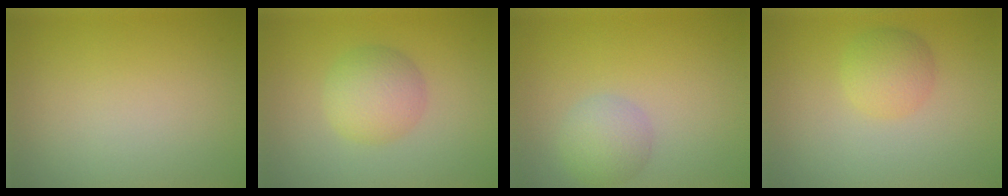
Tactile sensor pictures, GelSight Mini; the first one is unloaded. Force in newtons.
{"total": 3.7, "press": 3.7, "slide": 0.0}
{"total": 2.7, "press": 2.7, "slide": 0.2}
{"total": 2.6, "press": 2.6, "slide": 0.1}